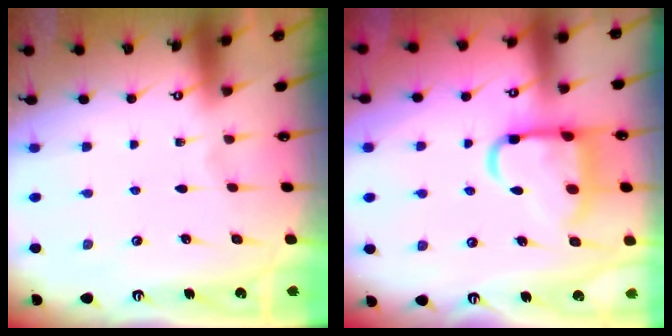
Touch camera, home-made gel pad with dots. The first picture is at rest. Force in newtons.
{"total": 13.3, "press": 13.2, "slide": 1.6}